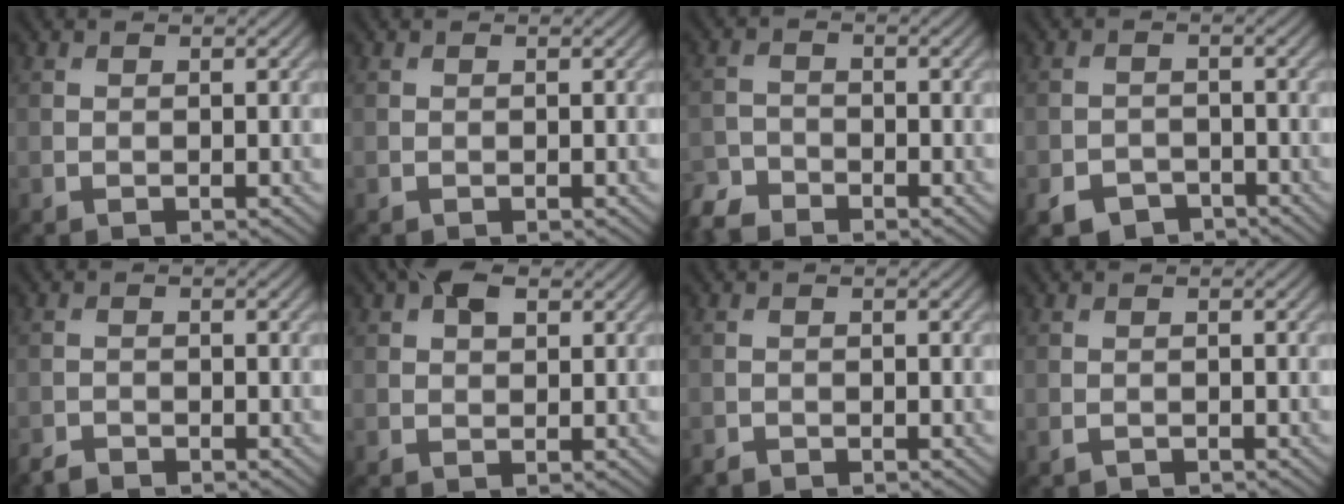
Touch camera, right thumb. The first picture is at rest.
{"total": 0.0}
{"total": 3.3, "force": [-3.1, 0.9, 0.6], "torque": [-0.017, -0.005, -0.074]}
{"total": 3.7, "force": [-2.7, 2.2, 1.3], "torque": [-0.025, -0.005, -0.052]}
{"total": 1.5, "force": [-1.5, 0.3, 0.1], "torque": [-0.004, 0.001, -0.033]}
{"total": 3.6, "force": [1.7, 2.0, 2.4], "torque": [-0.046, 0.008, 0.025]}
{"total": 0.9, "force": [-0.9, 0.3, 0.0], "torque": [-0.002, 0.000, -0.018]}
{"total": 0.8, "force": [-0.7, 0.3, 0.2], "torque": [-0.005, 0.000, -0.013]}